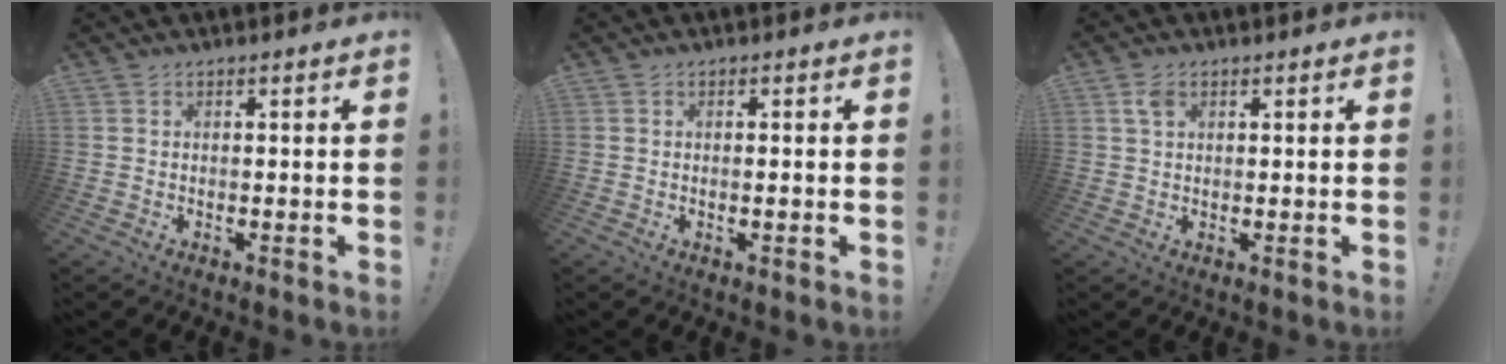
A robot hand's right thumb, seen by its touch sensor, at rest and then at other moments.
{"total": 0.8, "force": [-0.3, -0.2, 0.7], "torque": [-0.013, 0.001, -0.006]}
{"total": 3.2, "force": [1.4, 1.8, 2.2], "torque": [-0.045, 0.004, 0.025]}